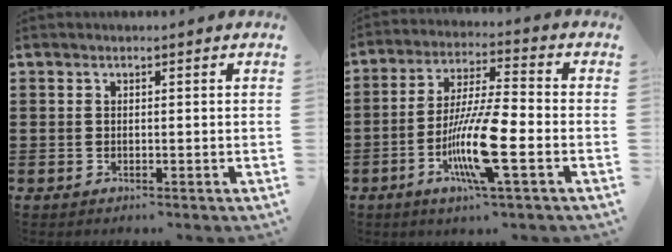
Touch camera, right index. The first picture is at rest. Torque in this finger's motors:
{"motor_torque": [2.14, 0.00, 0.55, 0.21]}